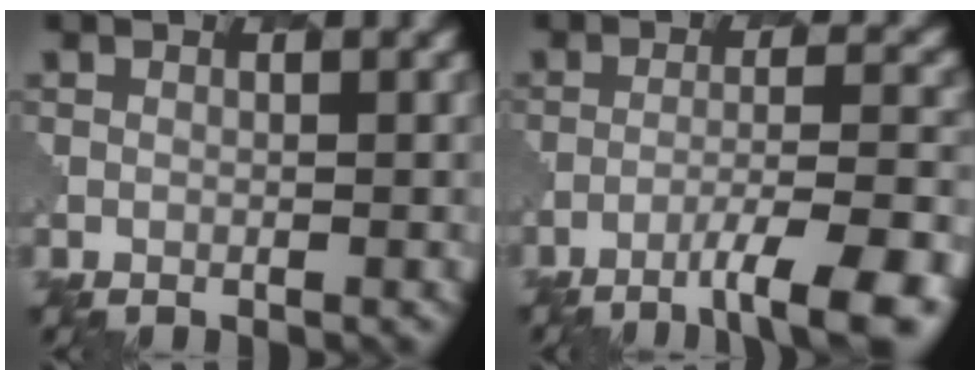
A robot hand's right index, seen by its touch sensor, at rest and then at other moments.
{"total": 8.0, "force": [-5.0, 1.5, 6.1], "torque": [-0.087, 0.006, -0.071]}